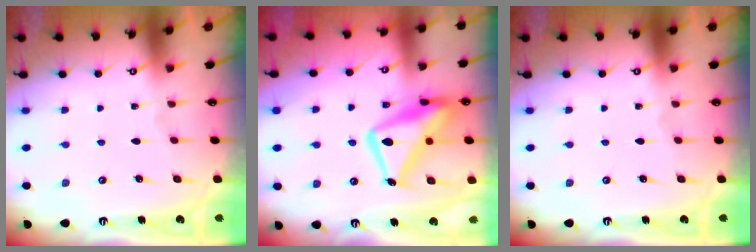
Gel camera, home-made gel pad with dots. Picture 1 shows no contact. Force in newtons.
{"total": 18.3, "press": 18.2, "slide": 1.6}
{"total": 0.0}